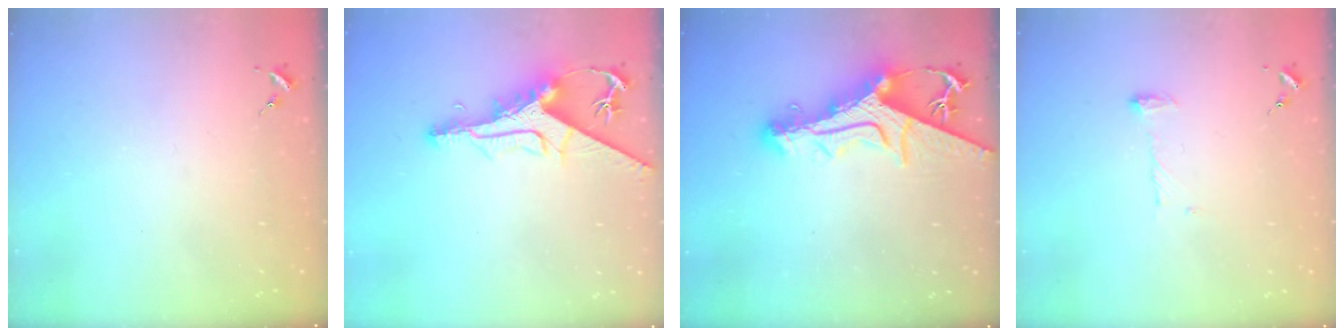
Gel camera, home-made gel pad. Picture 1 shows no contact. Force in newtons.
{"total": 11.0, "press": 10.9, "slide": 1.1}
{"total": 13.4, "press": 13.3, "slide": 1.4}
{"total": 6.6, "press": 6.6, "slide": 0.3}